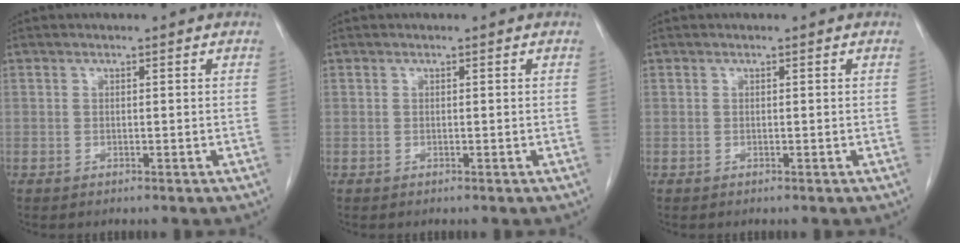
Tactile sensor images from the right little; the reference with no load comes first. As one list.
[{"total": 0.0}, {"total": 0.0}]